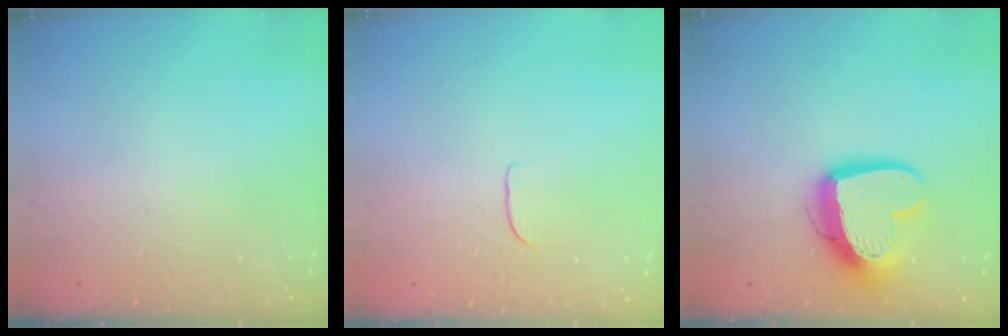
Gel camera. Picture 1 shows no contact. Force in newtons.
{"total": 4.1, "press": 4.1, "slide": 0.3}
{"total": 14.9, "press": 14.8, "slide": 1.5}